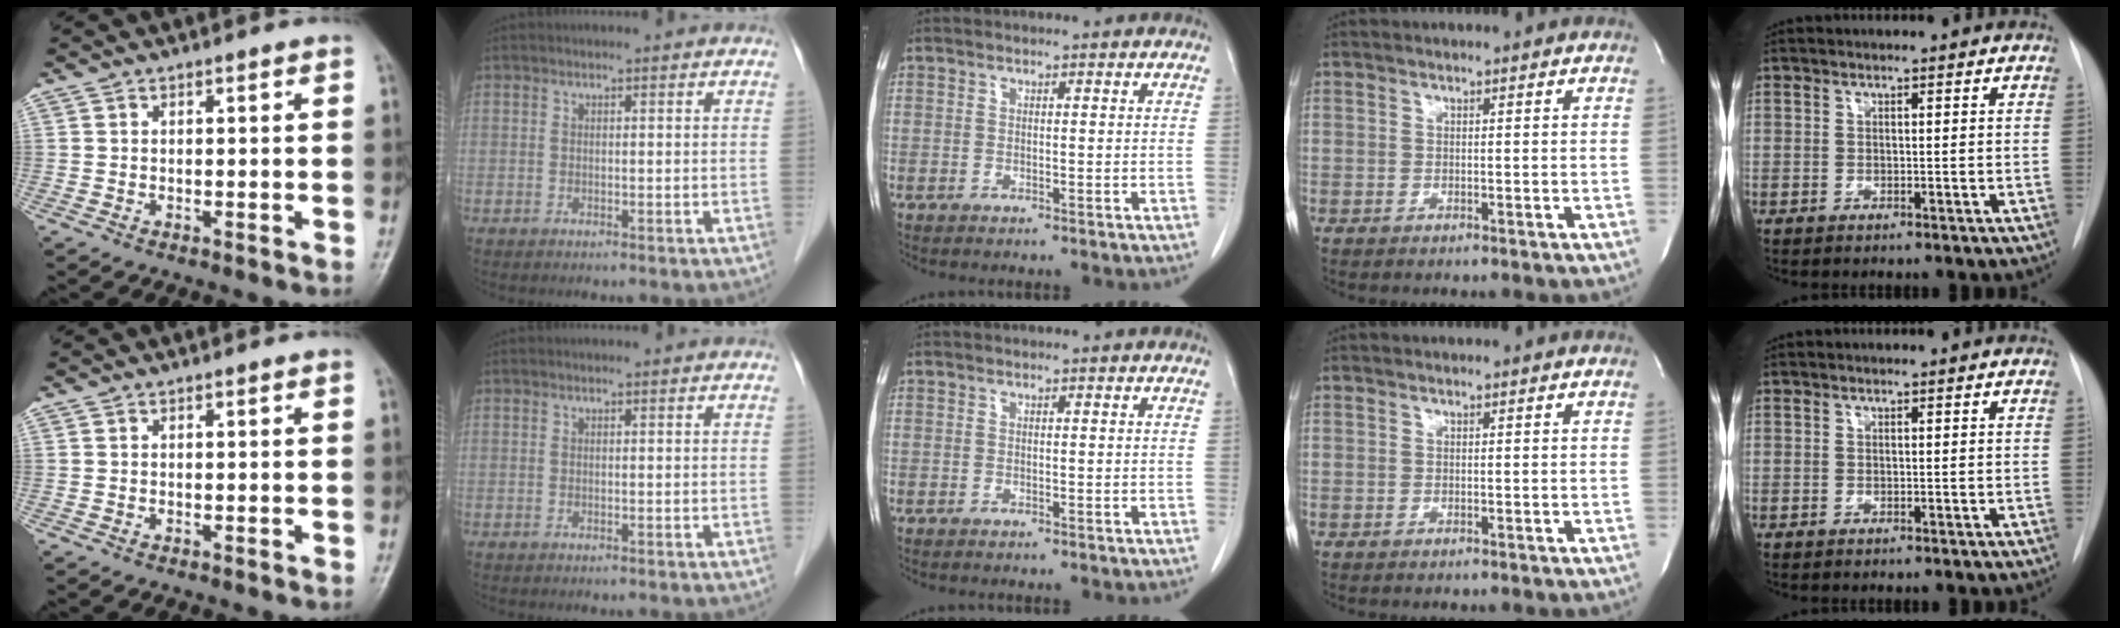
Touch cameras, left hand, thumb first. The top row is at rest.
{}